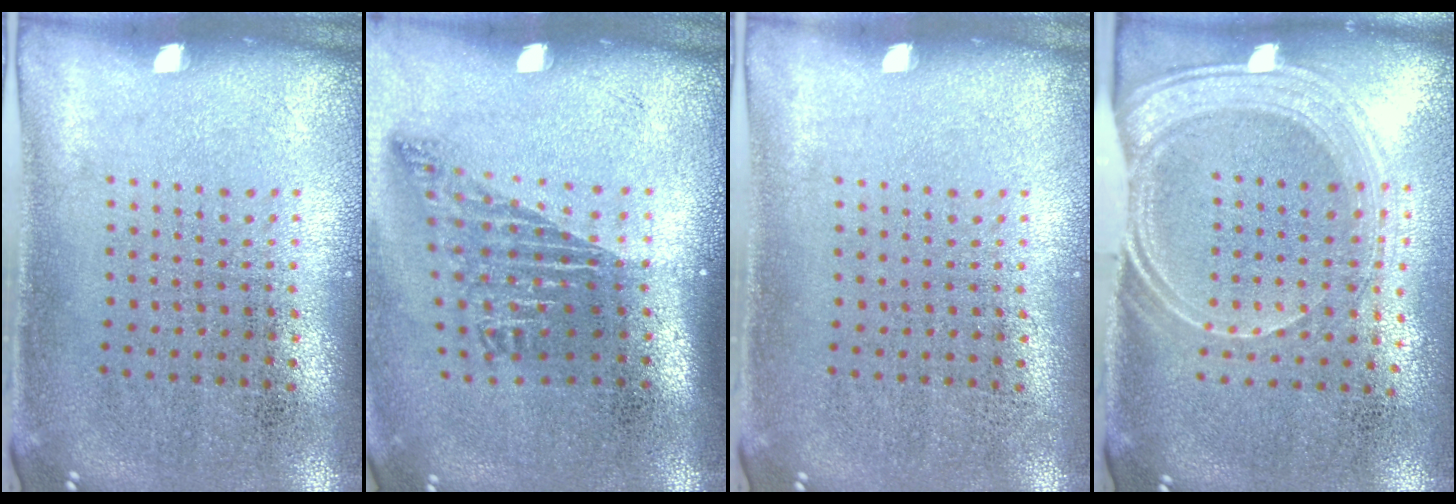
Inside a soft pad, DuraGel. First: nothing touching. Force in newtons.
{"total": 1.8, "press": 1.1, "slide": 1.4}
{"total": 0.0}
{"total": 1.9, "press": 1.7, "slide": 0.9}